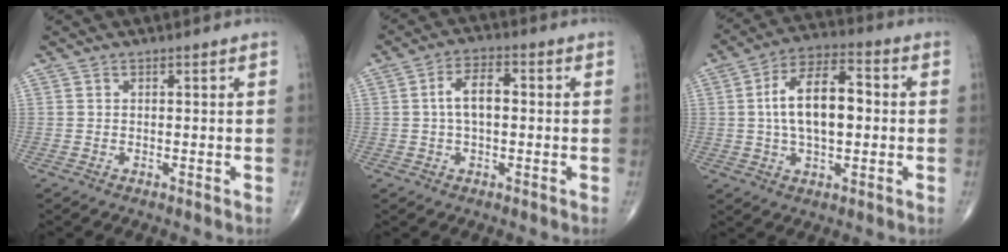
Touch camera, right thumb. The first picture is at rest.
{"total": 6.0, "force": [0.3, 3.1, 5.1], "torque": [-0.092, 0.017, -0.003]}
{"total": 13.6, "force": [0.7, 6.8, 11.8], "torque": [-0.198, 0.022, 0.004]}